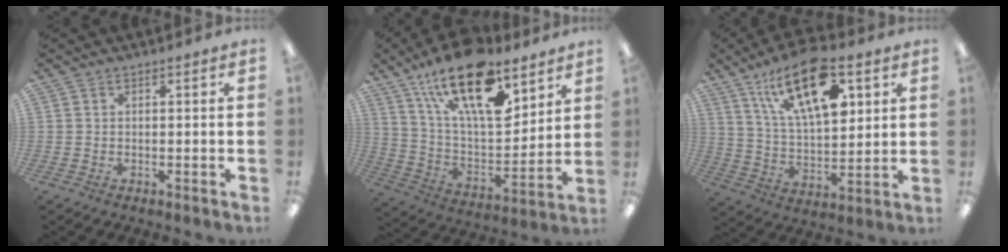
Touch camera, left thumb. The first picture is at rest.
{"total": 22.7, "force": [14.6, 9.3, 14.8], "torque": [-0.257, -0.084, 0.251]}
{"total": 20.6, "force": [10.6, 9.5, 14.9], "torque": [-0.236, -0.037, 0.177]}